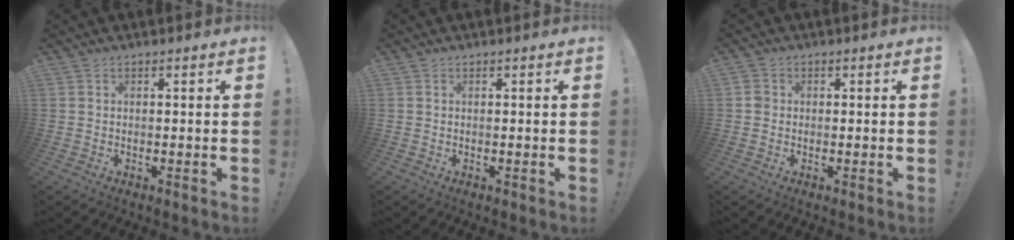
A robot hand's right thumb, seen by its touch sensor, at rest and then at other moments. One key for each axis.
{"total": 0.0}
{"total": 2.1, "fx": -0.1, "fy": 1.9, "fz": 0.9, "tx": -0.013, "ty": 0.007, "tz": -0.003}